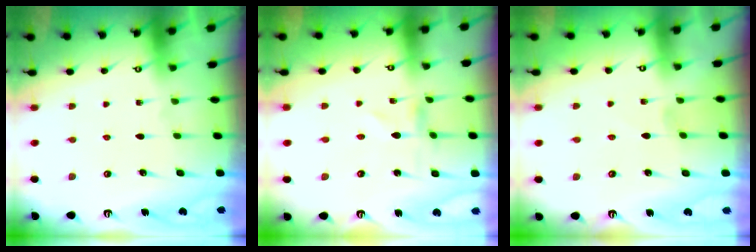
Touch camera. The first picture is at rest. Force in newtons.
{"total": 0.0}
{"total": 0.9, "press": 0.9, "slide": 0.1}